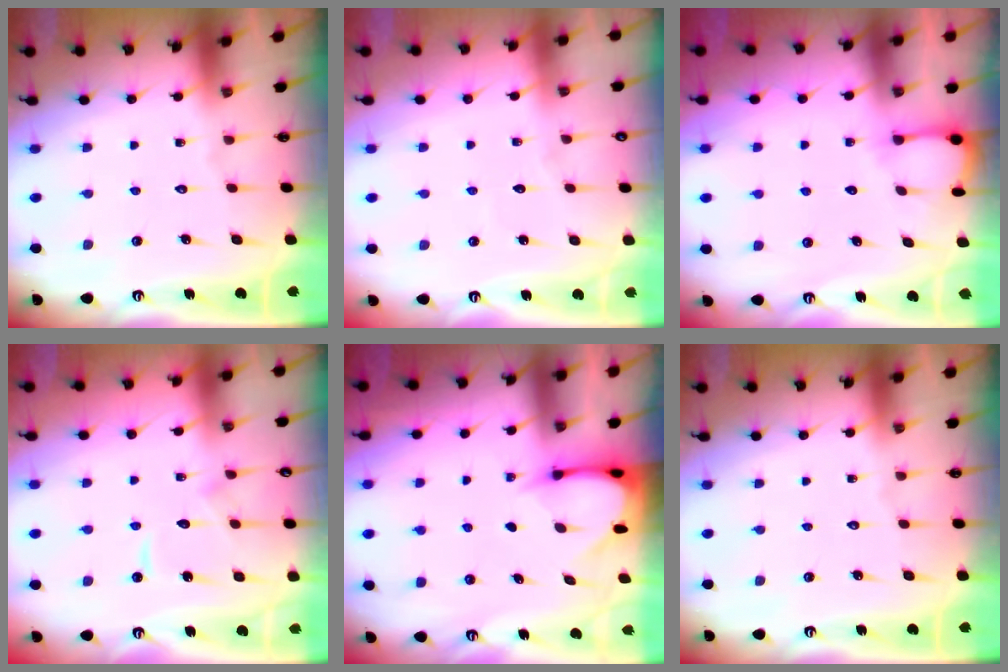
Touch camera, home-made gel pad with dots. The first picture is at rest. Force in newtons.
{"total": 2.5, "press": 2.5, "slide": 0.3}
{"total": 3.9, "press": 3.9, "slide": 0.4}
{"total": 7.2, "press": 7.2, "slide": 0.7}
{"total": 3.5, "press": 3.4, "slide": 0.3}
{"total": 0.0}